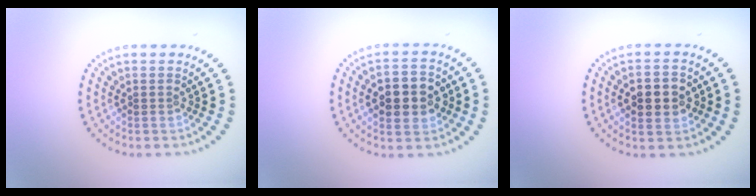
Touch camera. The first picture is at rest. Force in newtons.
{"total": 5.5, "press": 5.5, "slide": 0.3}
{"total": 4.5, "press": 4.5, "slide": 0.2}